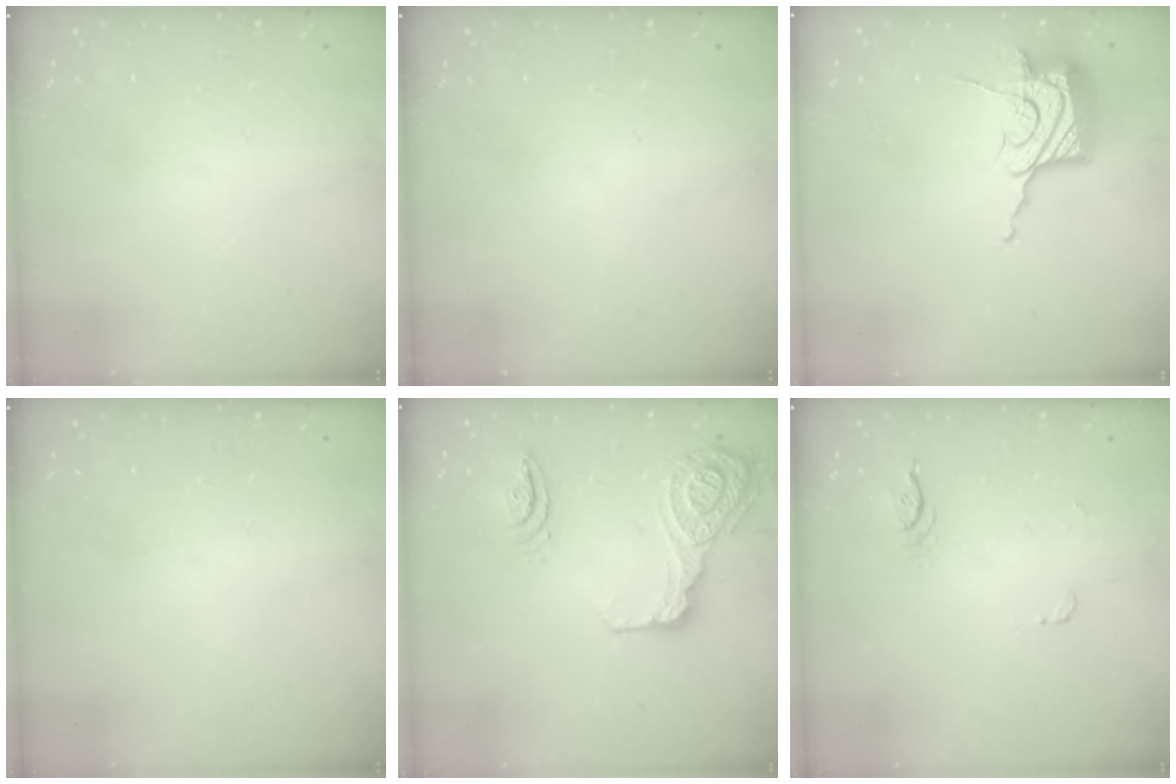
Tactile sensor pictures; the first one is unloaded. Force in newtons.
{"total": 0.0}
{"total": 17.2, "press": 17.1, "slide": 0.7}
{"total": 0.0}
{"total": 17.9, "press": 17.6, "slide": 3.7}
{"total": 3.9, "press": 3.5, "slide": 1.7}